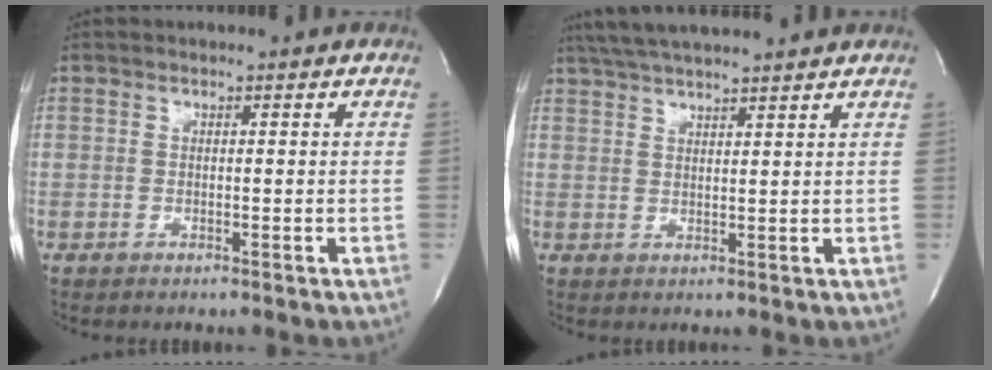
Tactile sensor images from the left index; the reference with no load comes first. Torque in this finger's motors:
{"motor_torque": [-0.07, -0.46, 0.14, 0.15]}